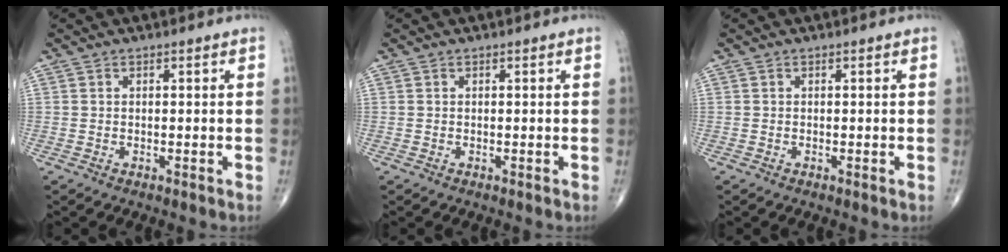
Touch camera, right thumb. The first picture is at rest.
{"total": 0.0}
{"total": 0.0}